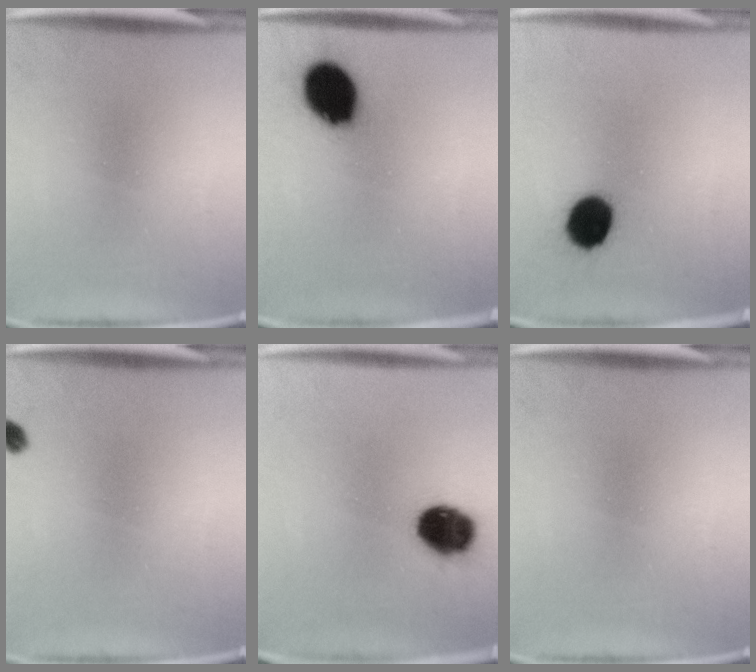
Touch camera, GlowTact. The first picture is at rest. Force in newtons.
{"total": 13.7}
{"total": 10.5}
{"total": 1.5}
{"total": 10.1}
{"total": 0.0}